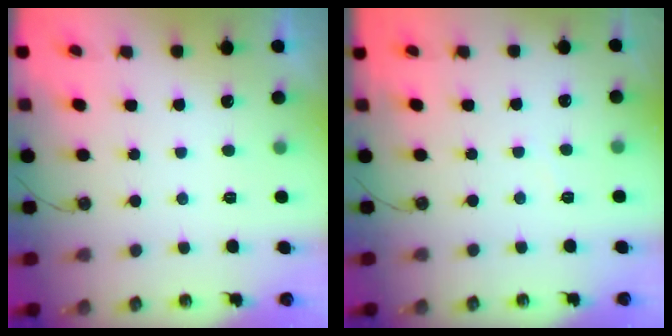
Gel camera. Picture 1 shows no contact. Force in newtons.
{"total": 2.8, "press": 2.8, "slide": 0.4}